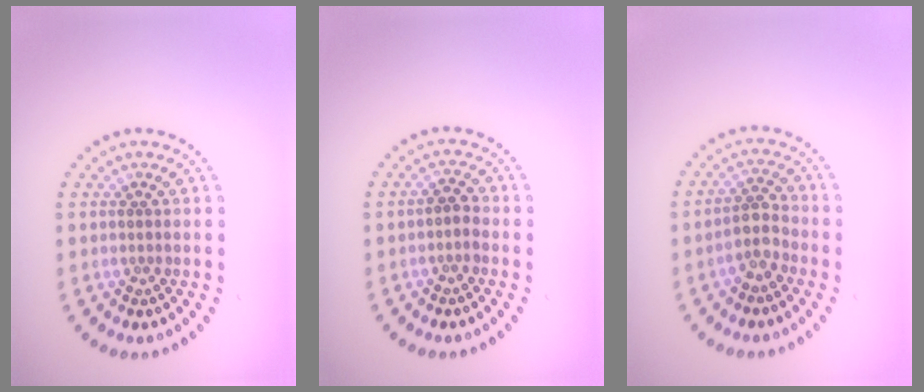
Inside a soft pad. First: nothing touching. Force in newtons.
{"total": 1.3, "press": 1.0, "slide": 0.7}
{"total": 2.5, "press": 2.1, "slide": 1.4}